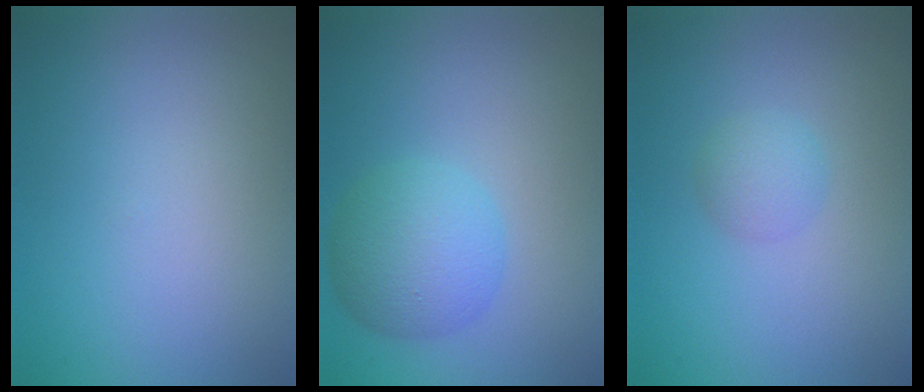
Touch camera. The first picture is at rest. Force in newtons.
{"total": 4.6, "press": 4.6, "slide": 0.1}
{"total": 1.7, "press": 1.7, "slide": 0.1}